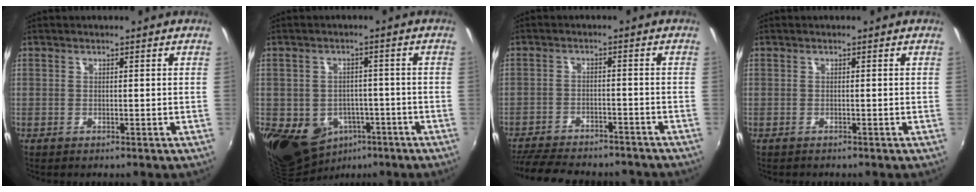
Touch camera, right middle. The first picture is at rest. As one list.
[{"total": 14.5, "force": [-5.8, 11.4, 6.9], "torque": [-0.175, -0.009, -0.066]}, {"total": 16.3, "force": [-14.0, 4.8, 6.7], "torque": [-0.148, -0.022, -0.200]}, {"total": 0.6, "force": [-0.5, 0.3, 0.0], "torque": [-0.003, -0.003, -0.010]}]